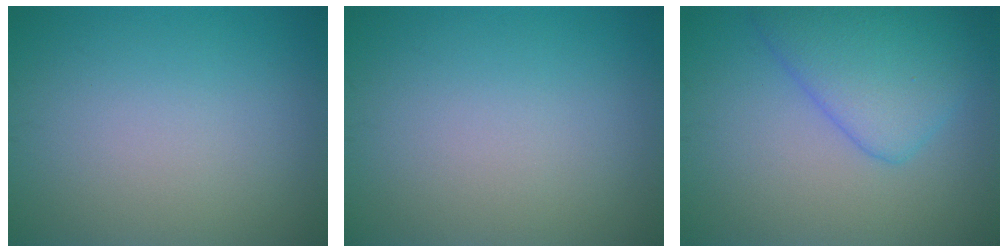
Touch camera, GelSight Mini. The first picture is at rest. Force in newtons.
{"total": 0.0}
{"total": 5.4, "press": 5.4, "slide": 0.3}